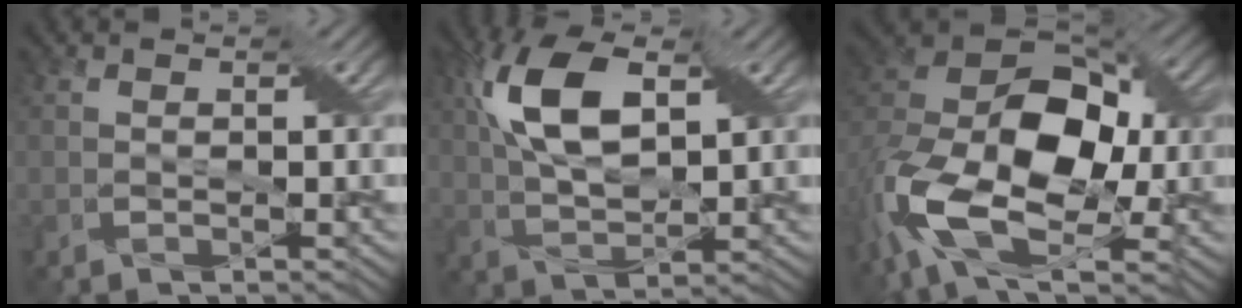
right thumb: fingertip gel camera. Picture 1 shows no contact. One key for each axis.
{"total": 10.6, "fx": 3.7, "fy": 5.1, "fz": 8.5, "tx": -0.187, "ty": 0.015, "tz": 0.064}
{"total": 18.1, "fx": -3.6, "fy": 11.5, "fz": 13.5, "tx": -0.302, "ty": -0.020, "tz": -0.062}